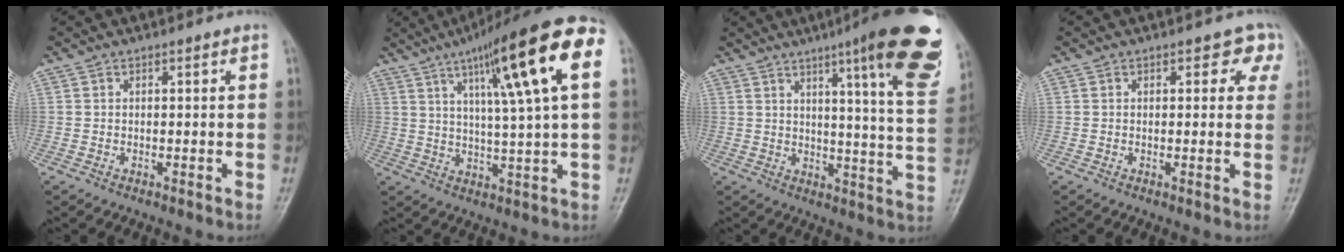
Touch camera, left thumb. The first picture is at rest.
{"total": 19.4, "force": [7.3, 2.3, 17.8], "torque": [-0.261, 0.001, 0.107]}
{"total": 20.3, "force": [11.4, 2.4, 16.7], "torque": [-0.197, -0.047, 0.138]}
{"total": 3.7, "force": [1.8, 2.3, 2.2], "torque": [0.012, -0.001, 0.010]}